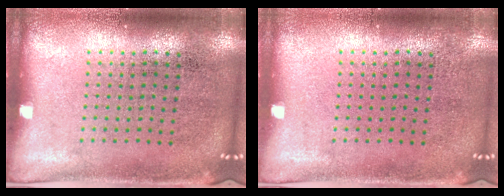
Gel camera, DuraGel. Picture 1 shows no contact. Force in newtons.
{"total": 0.0}